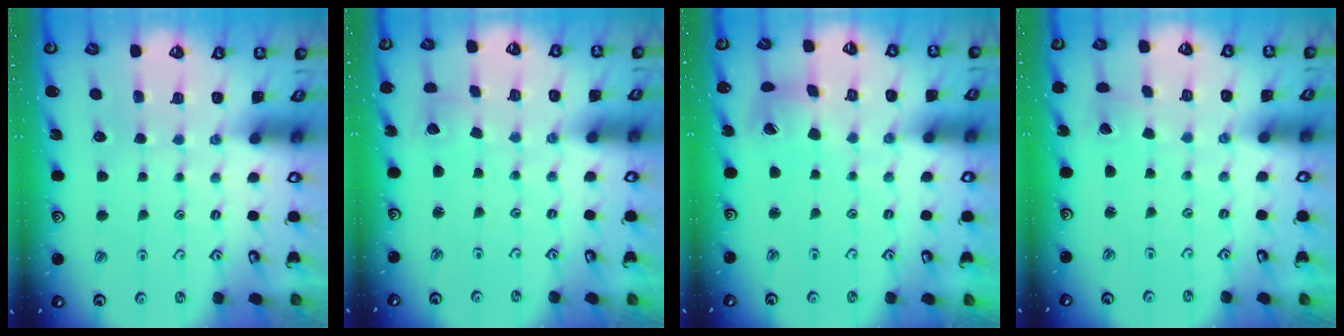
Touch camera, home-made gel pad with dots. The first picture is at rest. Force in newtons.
{"total": 1.4, "press": 1.4, "slide": 0.1}
{"total": 6.7, "press": 6.6, "slide": 0.8}
{"total": 1.0, "press": 1.0, "slide": 0.1}